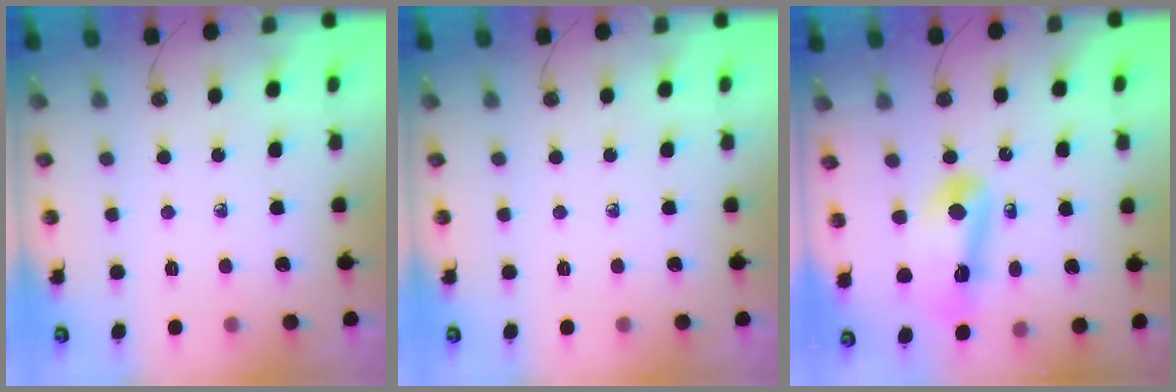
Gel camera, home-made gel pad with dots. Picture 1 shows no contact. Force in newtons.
{"total": 0.0}
{"total": 13.8, "press": 13.7, "slide": 1.5}